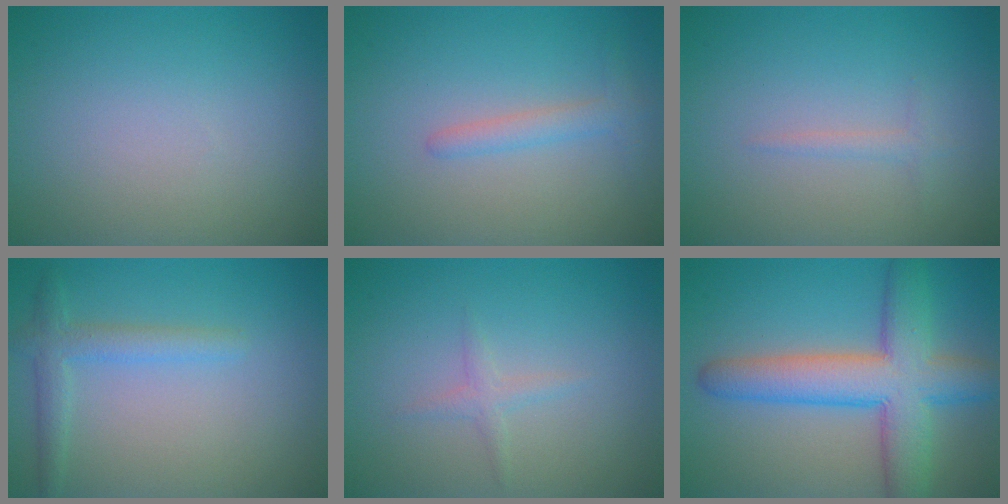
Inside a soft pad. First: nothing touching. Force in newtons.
{"total": 1.7, "press": 1.7, "slide": 0.1}
{"total": 0.8, "press": 0.8, "slide": 0.1}
{"total": 2.4, "press": 2.4, "slide": 0.0}
{"total": 1.1, "press": 1.1, "slide": 0.0}
{"total": 8.4, "press": 8.4, "slide": 0.2}